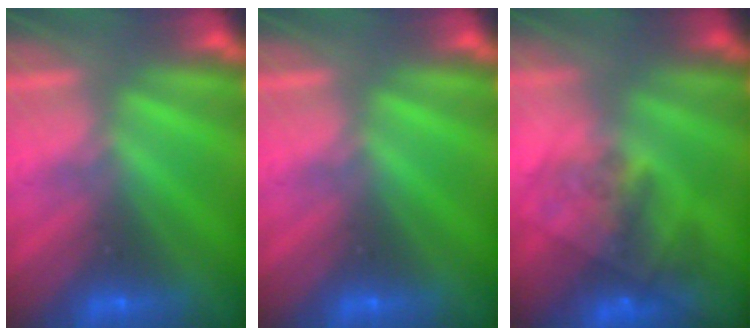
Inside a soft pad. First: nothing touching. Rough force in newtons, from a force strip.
{"total": 0.0}
{"total": 7.2}